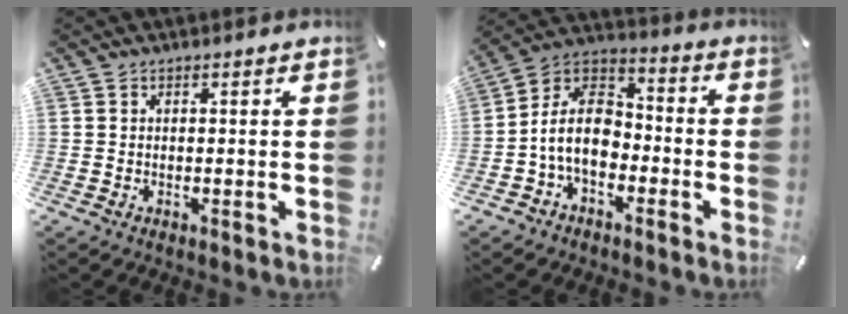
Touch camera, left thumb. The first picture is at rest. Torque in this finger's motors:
{"motor_torque": [0.07, 0.97, 0.90, 0.83, 0.22]}